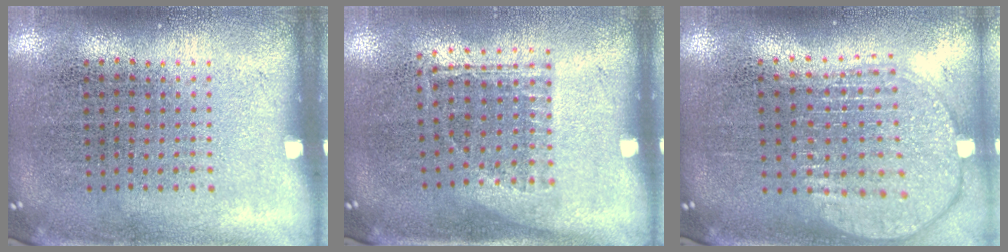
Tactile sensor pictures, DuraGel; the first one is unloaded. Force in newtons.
{"total": 1.2, "press": 0.9, "slide": 0.7}
{"total": 1.9, "press": 1.7, "slide": 1.0}